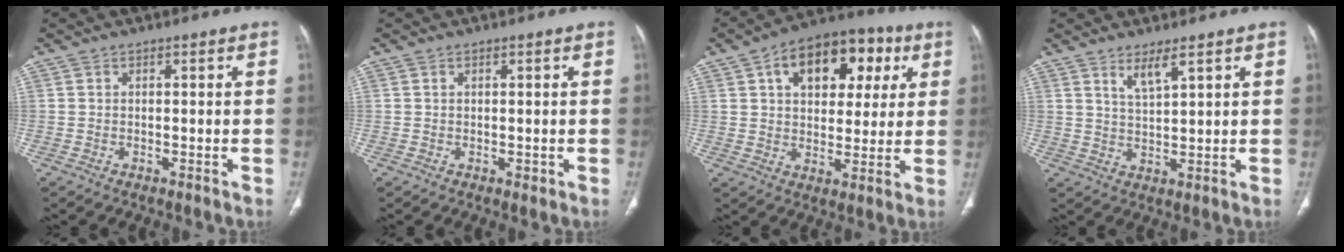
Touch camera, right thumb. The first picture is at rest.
{"total": 1.0, "force": [-0.1, 0.6, 0.8], "torque": [-0.007, -0.002, 0.002]}
{"total": 17.1, "force": [6.3, 10.5, 11.9], "torque": [-0.127, 0.008, 0.092]}
{"total": 4.1, "force": [2.7, 0.6, 3.0], "torque": [-0.060, -0.024, 0.057]}